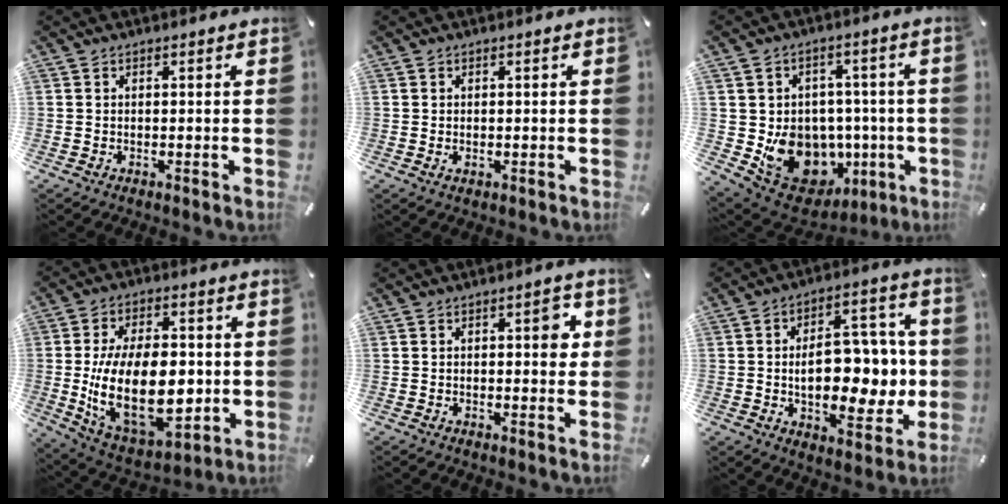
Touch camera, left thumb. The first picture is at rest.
{"total": 0.6, "force": [0.0, 0.5, 0.3], "torque": [0.000, 0.000, -0.002]}
{"total": 13.8, "force": [-2.7, 12.2, 6.0], "torque": [-0.092, -0.006, -0.023]}
{"total": 24.0, "force": [-1.4, 14.6, 18.9], "torque": [-0.355, -0.020, -0.013]}
{"total": 4.7, "force": [1.0, 1.9, 4.1], "torque": [-0.049, -0.004, 0.007]}
{"total": 15.8, "force": [-0.6, 9.7, 12.4], "torque": [-0.176, -0.002, -0.006]}